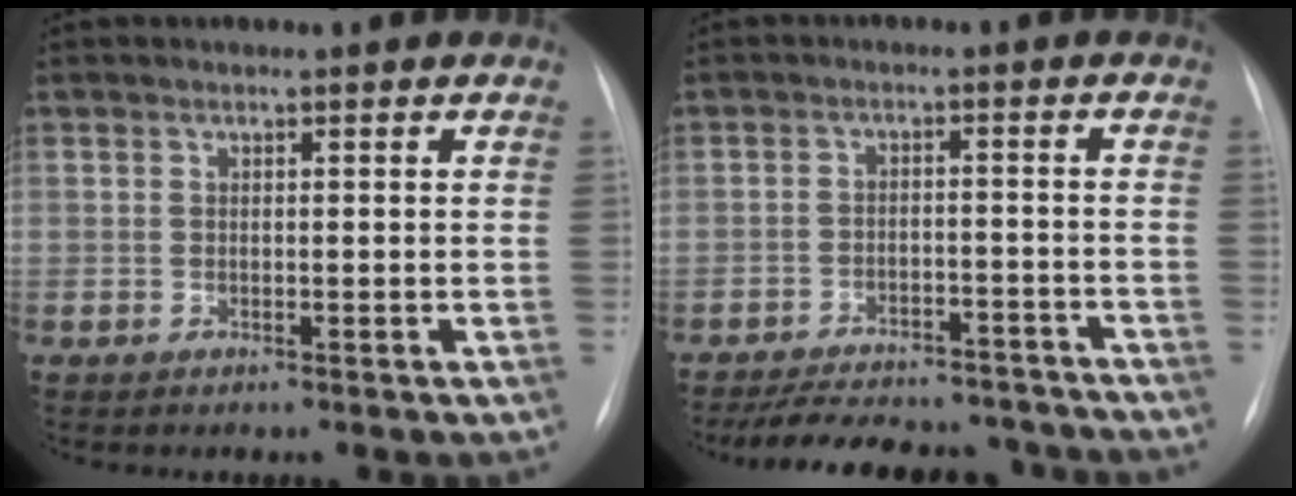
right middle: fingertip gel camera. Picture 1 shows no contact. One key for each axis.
{"total": 16.2, "fx": -14.7, "fy": 4.6, "fz": 5.1, "tx": -0.105, "ty": 0.004, "tz": -0.198}